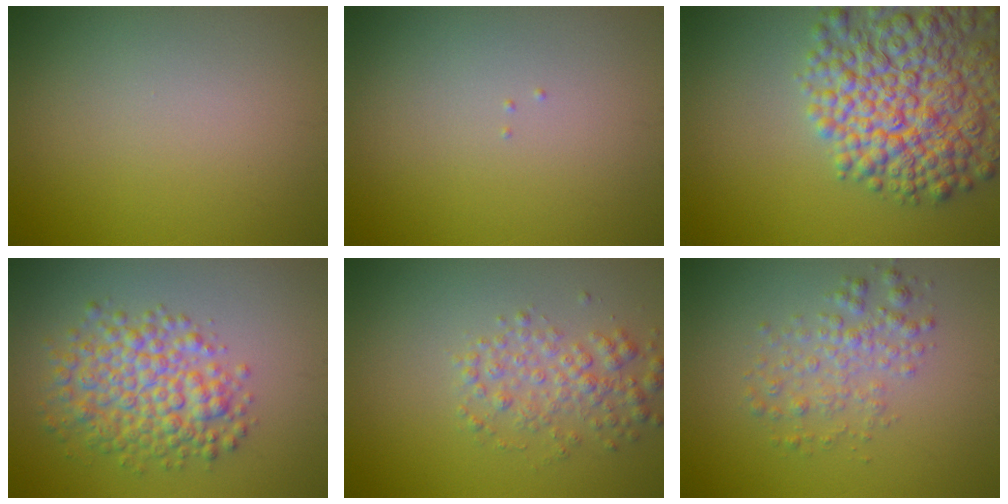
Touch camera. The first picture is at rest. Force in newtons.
{"total": 0.0}
{"total": 10.3, "press": 10.3, "slide": 0.5}
{"total": 5.9, "press": 5.9, "slide": 0.2}
{"total": 2.9, "press": 2.9, "slide": 0.1}
{"total": 2.6, "press": 2.6, "slide": 0.1}